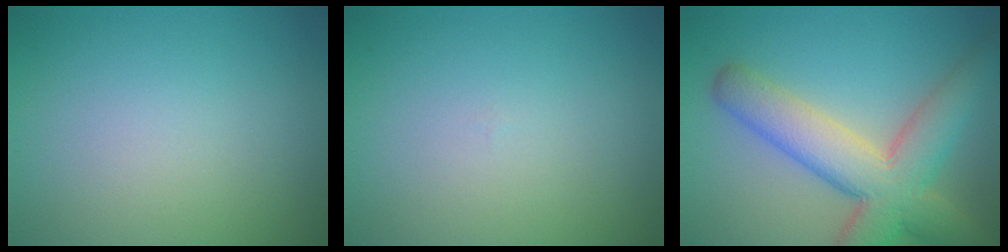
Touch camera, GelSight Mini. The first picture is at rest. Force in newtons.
{"total": 0.0}
{"total": 8.6, "press": 8.6, "slide": 0.6}